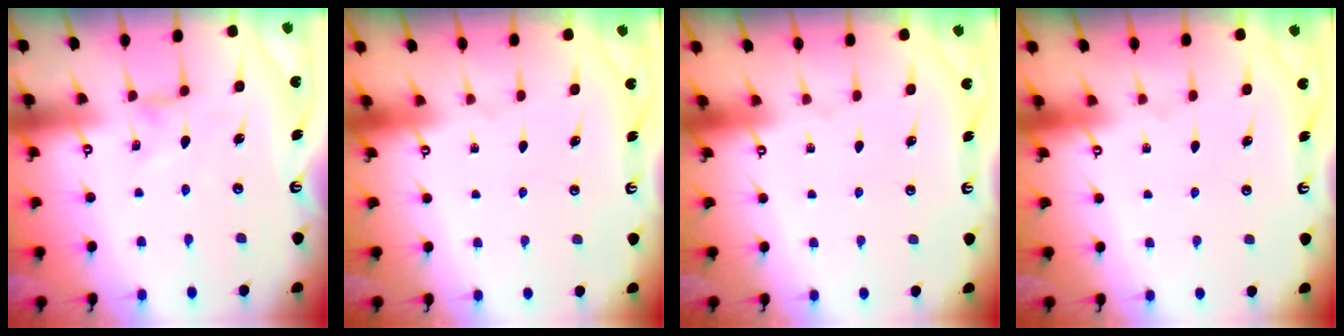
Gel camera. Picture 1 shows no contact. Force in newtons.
{"total": 0.0}
{"total": 0.0}
{"total": 0.0}